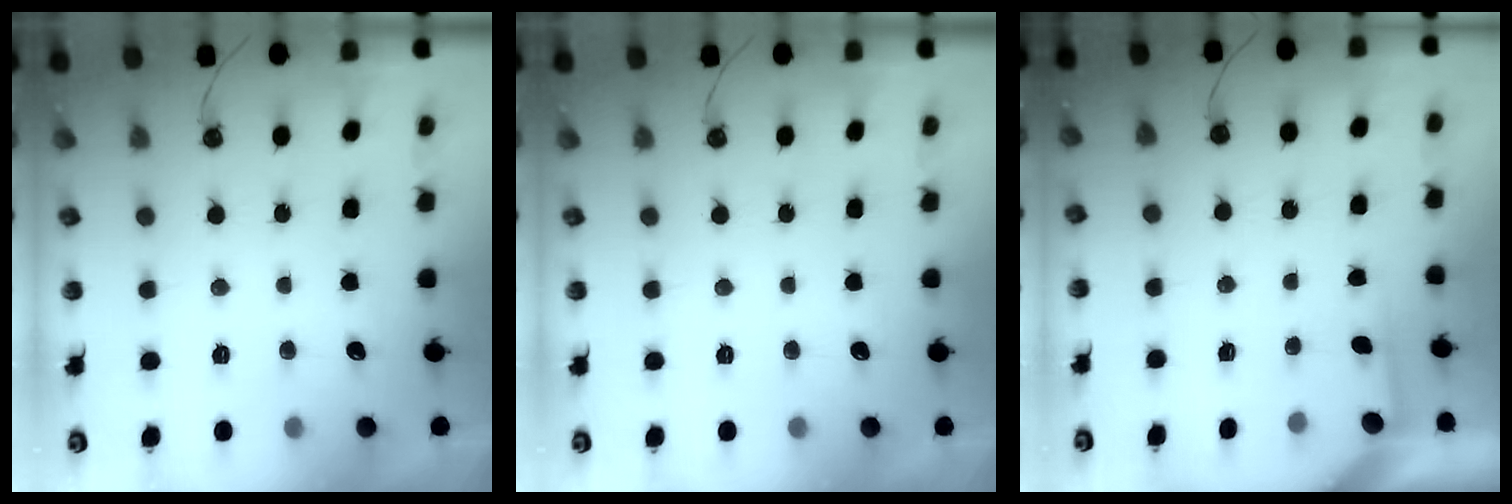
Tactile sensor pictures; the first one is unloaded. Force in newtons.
{"total": 0.0}
{"total": 1.6, "press": 1.6, "slide": 0.3}